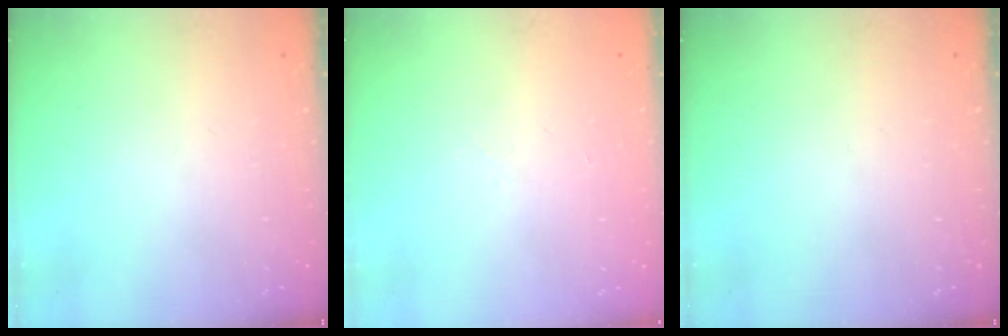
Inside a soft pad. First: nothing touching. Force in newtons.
{"total": 2.0, "press": 1.9, "slide": 0.5}
{"total": 0.0}